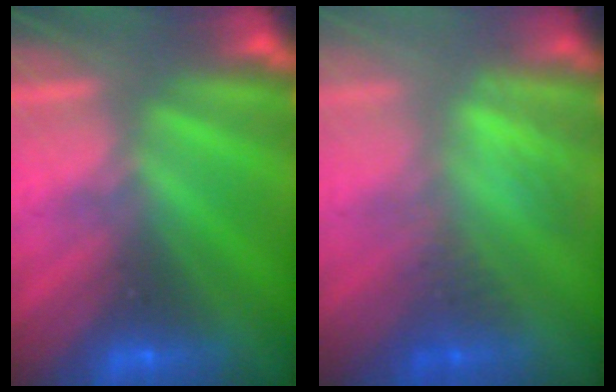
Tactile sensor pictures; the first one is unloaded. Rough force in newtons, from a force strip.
{"total": 2.9}